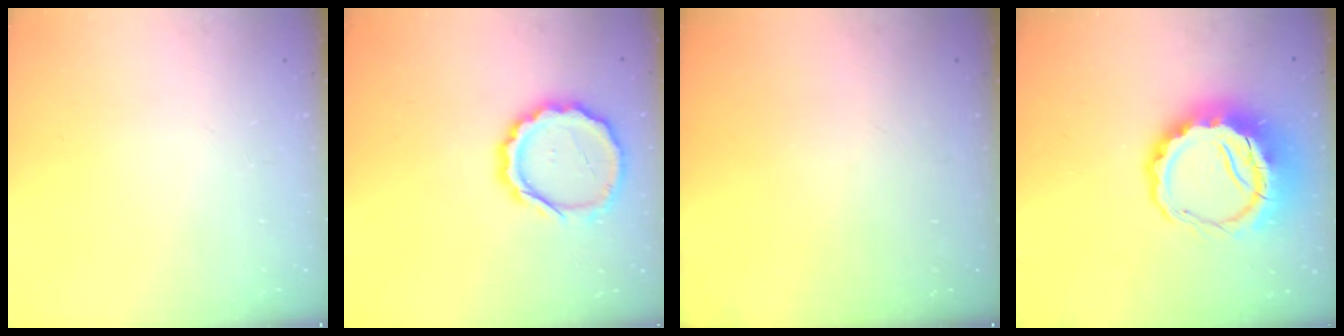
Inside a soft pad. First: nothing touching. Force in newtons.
{"total": 14.2, "press": 13.9, "slide": 2.9}
{"total": 0.0}
{"total": 11.1, "press": 10.8, "slide": 2.5}